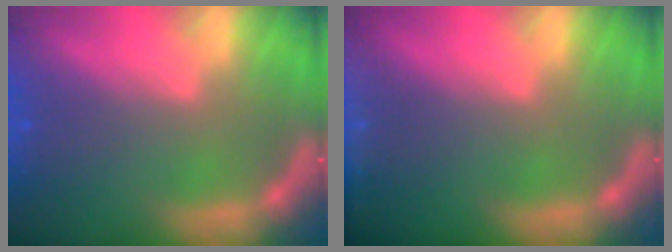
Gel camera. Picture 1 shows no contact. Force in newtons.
{"total": 4.0}